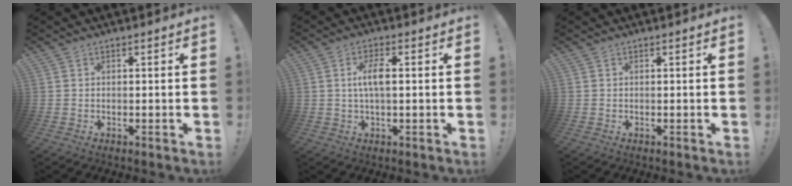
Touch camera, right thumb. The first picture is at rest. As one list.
[{"total": 6.0, "force": [0.3, 2.0, 5.6], "torque": [-0.109, 0.008, 0.001]}, {"total": 0.0}]